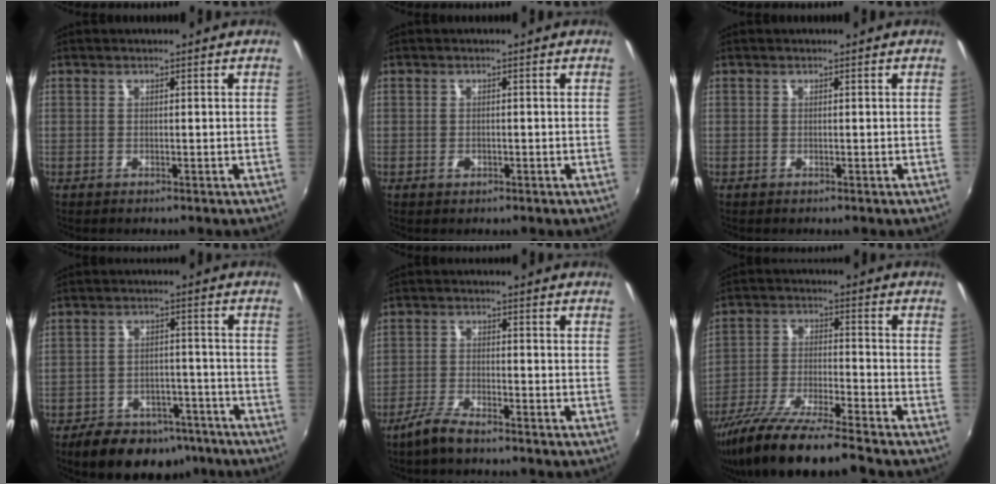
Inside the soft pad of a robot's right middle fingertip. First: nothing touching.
{"total": 1.2, "force": [-0.6, 0.9, 0.6], "torque": [-0.009, -0.002, -0.009]}
{"total": 0.0}
{"total": 14.5, "force": [-10.6, 7.7, 6.3], "torque": [-0.133, 0.008, -0.138]}
{"total": 4.7, "force": [-3.9, 0.7, 2.6], "torque": [-0.072, -0.003, -0.078]}
{"total": 14.2, "force": [-11.7, 0.6, 8.0], "torque": [-0.164, -0.028, -0.214]}